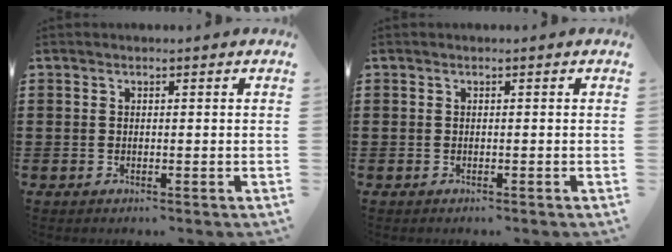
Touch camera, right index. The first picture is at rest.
{"total": 0.0}